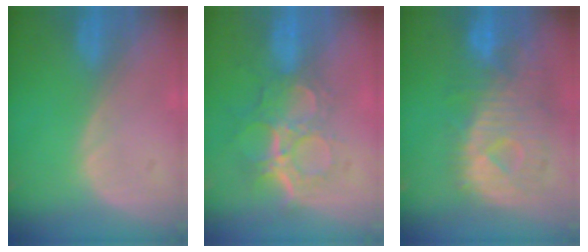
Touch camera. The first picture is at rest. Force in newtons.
{"total": 9.5, "press": 8.0, "slide": 5.1}
{"total": 11.3, "press": 9.9, "slide": 5.4}